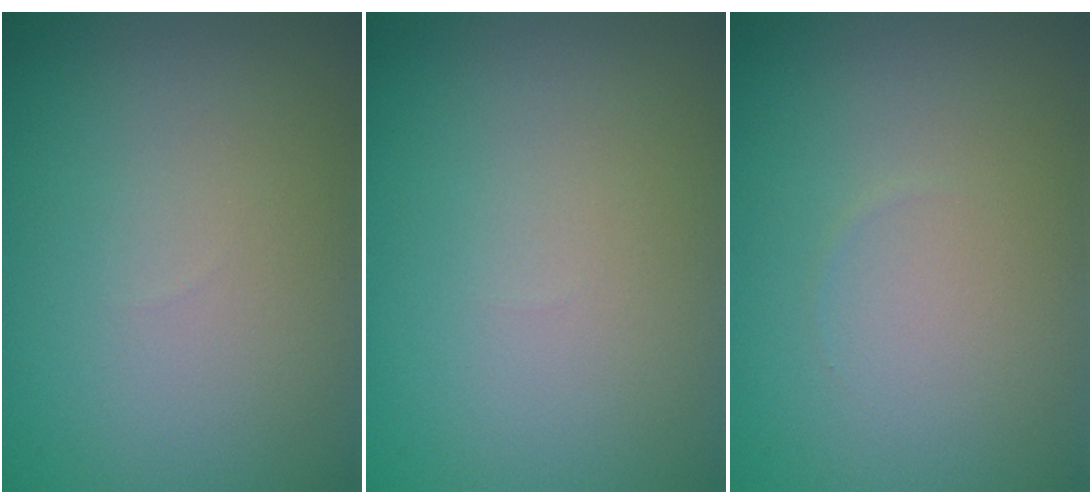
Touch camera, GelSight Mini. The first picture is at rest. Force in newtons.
{"total": 0.0}
{"total": 0.0}